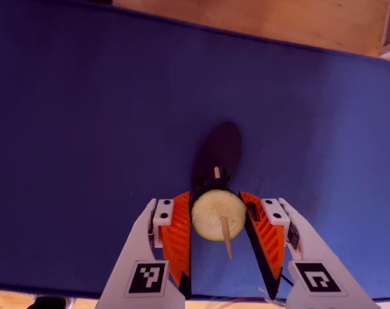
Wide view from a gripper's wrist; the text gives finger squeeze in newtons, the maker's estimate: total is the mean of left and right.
{"total": 6.5, "left": 6.6, "right": 6.4}